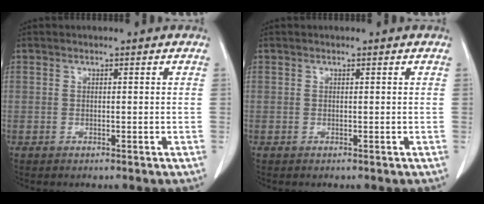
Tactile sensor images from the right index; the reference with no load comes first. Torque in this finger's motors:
{"motor_torque": [0.03, 0.03, -0.01, 0.01]}